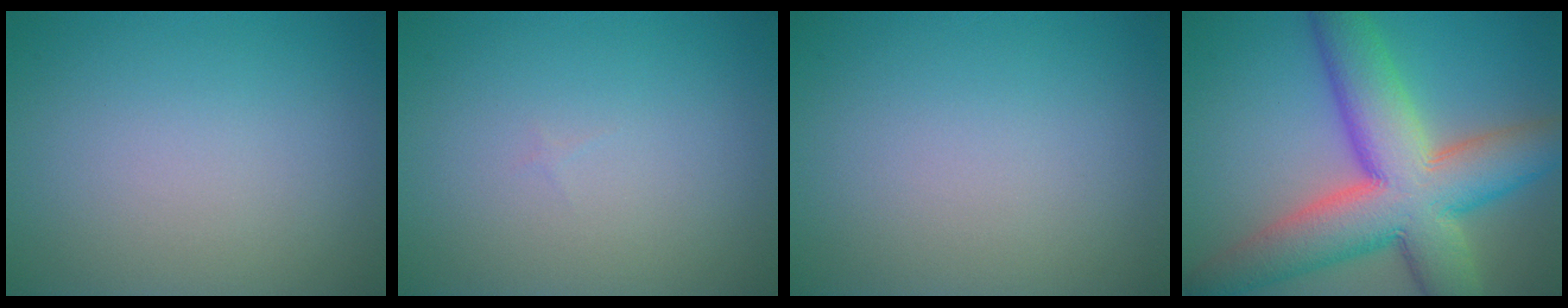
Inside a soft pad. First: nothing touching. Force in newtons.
{"total": 0.0}
{"total": 0.0}
{"total": 12.8, "press": 12.8, "slide": 0.7}